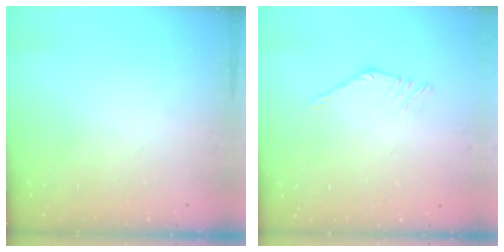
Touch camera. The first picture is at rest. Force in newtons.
{"total": 2.4, "press": 2.4, "slide": 0.1}